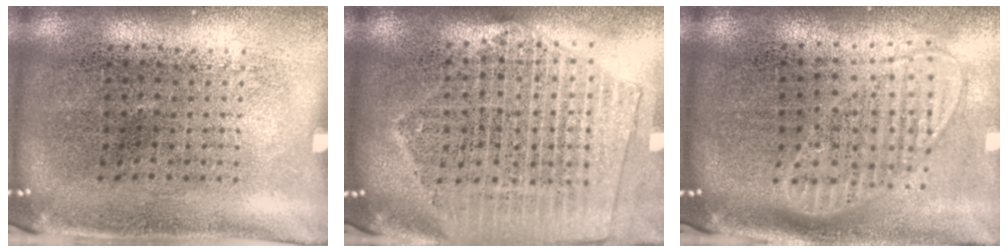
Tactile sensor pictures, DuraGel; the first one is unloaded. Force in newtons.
{"total": 2.1, "press": 1.9, "slide": 0.8}
{"total": 1.9, "press": 1.6, "slide": 1.1}